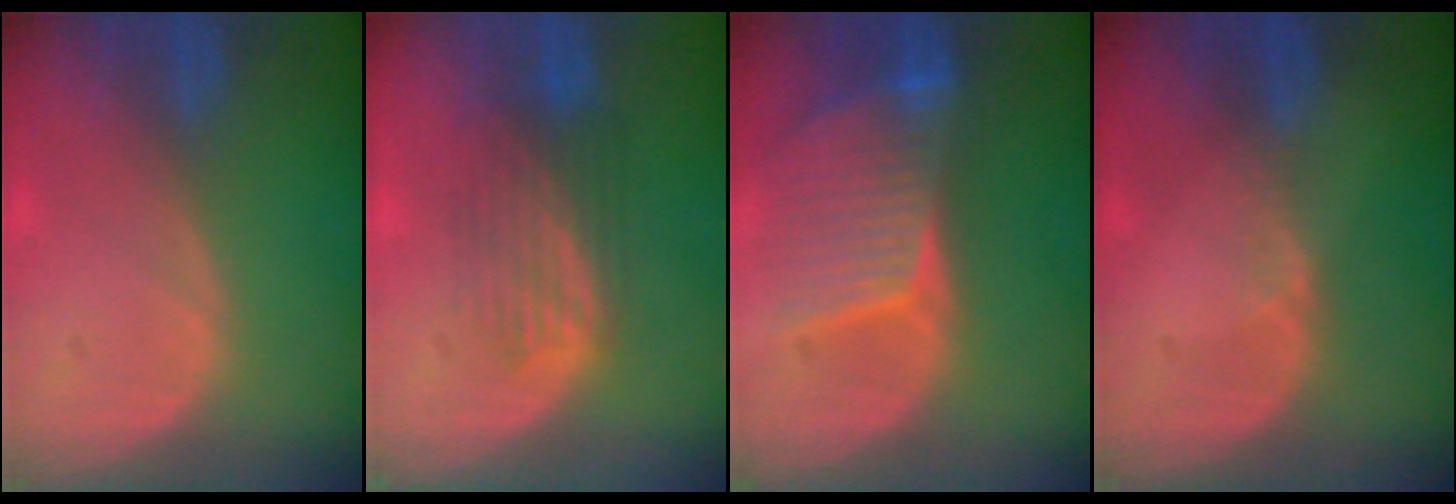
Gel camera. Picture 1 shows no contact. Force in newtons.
{"total": 5.2, "press": 5.1, "slide": 0.3}
{"total": 8.6, "press": 7.8, "slide": 3.8}
{"total": 1.4, "press": 0.9, "slide": 1.1}